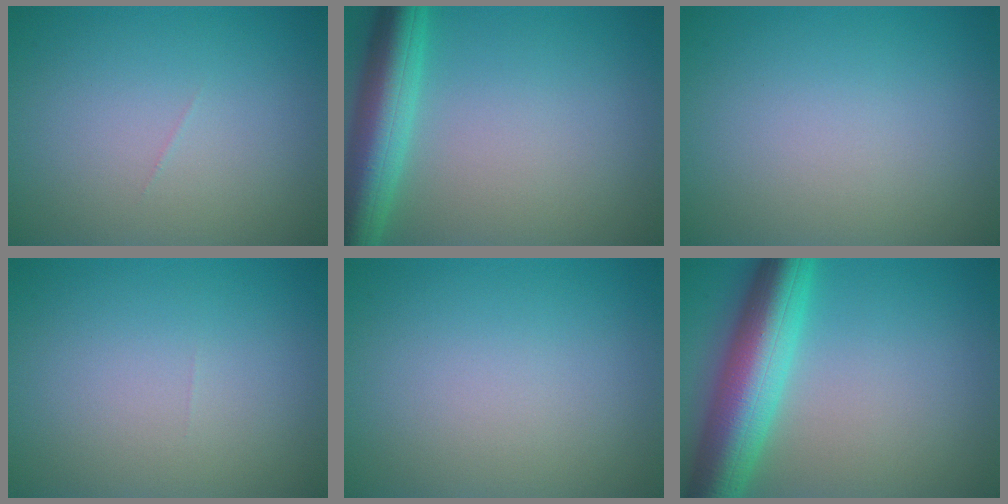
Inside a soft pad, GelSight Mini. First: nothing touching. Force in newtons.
{"total": 6.6, "press": 6.6, "slide": 0.3}
{"total": 0.0}
{"total": 0.0}
{"total": 0.0}
{"total": 9.0, "press": 9.0, "slide": 0.5}